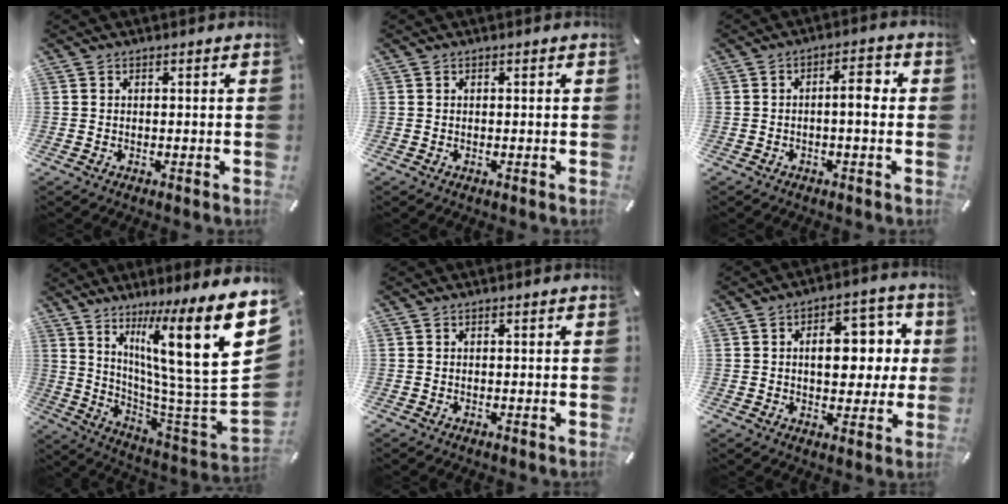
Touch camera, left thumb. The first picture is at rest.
{"total": 0.0}
{"total": 5.9, "force": [0.1, 2.1, 5.5], "torque": [-0.087, 0.011, -0.006]}
{"total": 21.4, "force": [8.9, 3.9, 19.1], "torque": [-0.292, -0.092, 0.131]}
{"total": 0.0}
{"total": 12.9, "force": [2.0, 8.1, 9.8], "torque": [-0.121, -0.007, 0.030]}